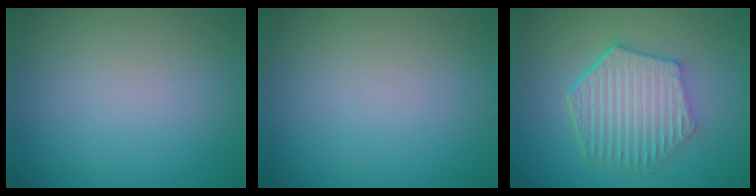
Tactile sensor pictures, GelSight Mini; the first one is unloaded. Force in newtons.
{"total": 0.0}
{"total": 6.4, "press": 4.8, "slide": 4.3}